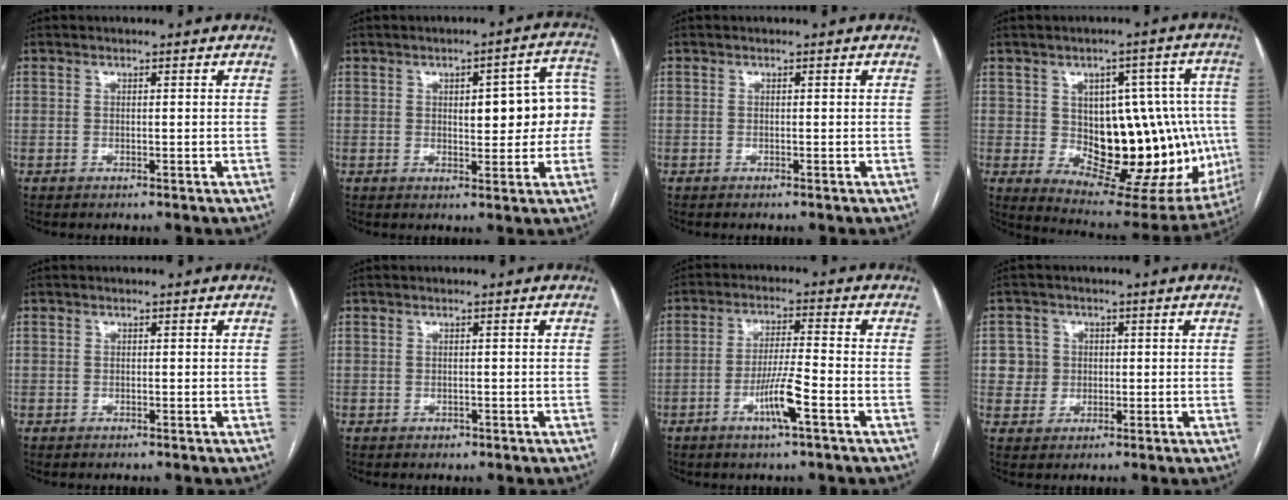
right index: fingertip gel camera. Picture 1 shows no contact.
{"total": 10.8, "force": [0.7, 3.7, 10.2], "torque": [-0.114, 0.035, 0.013]}
{"total": 0.0}
{"total": 20.6, "force": [-1.6, 10.1, 17.9], "torque": [-0.193, 0.028, 0.006]}
{"total": 0.5, "force": [-0.3, 0.5, -0.1], "torque": [0.002, 0.006, -0.007]}
{"total": 0.8, "force": [-0.4, 0.6, 0.1], "torque": [-0.002, 0.002, -0.004]}
{"total": 6.6, "force": [-3.0, 0.0, 5.9], "torque": [-0.116, -0.005, -0.055]}
{"total": 4.3, "force": [0.5, 4.3, 0.2], "torque": [0.005, 0.016, 0.013]}